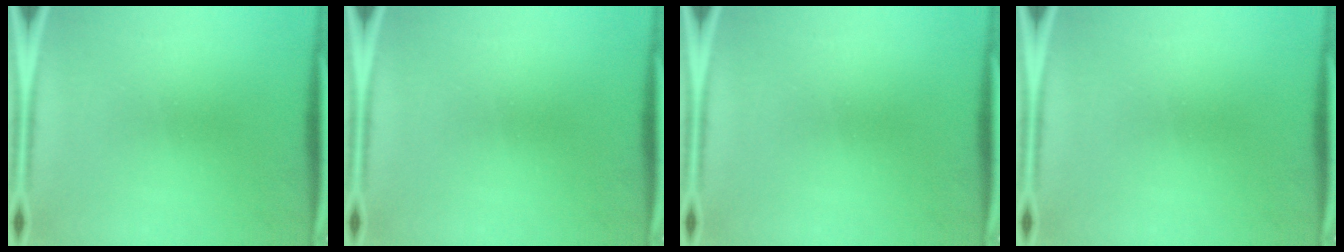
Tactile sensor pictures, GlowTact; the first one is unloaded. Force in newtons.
{"total": 0.0}
{"total": 0.0}
{"total": 0.0}